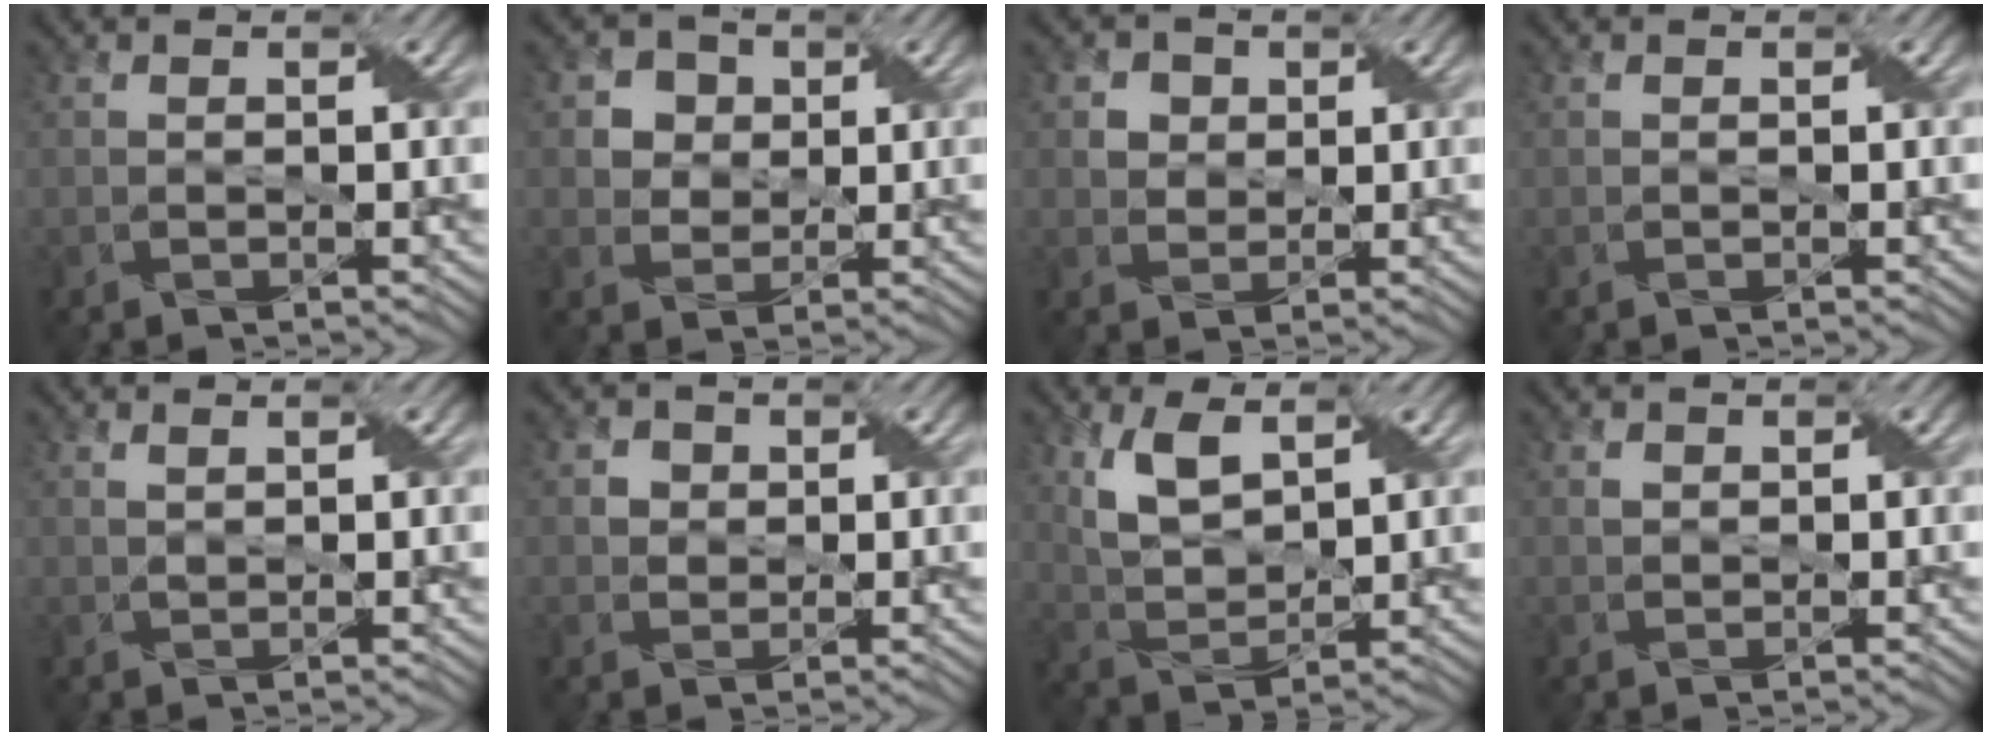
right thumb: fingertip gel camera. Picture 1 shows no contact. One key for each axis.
{"total": 4.3, "fx": 1.4, "fy": 3.8, "fz": 1.4, "tx": -0.049, "ty": -0.002, "tz": 0.024}
{"total": 3.4, "fx": 1.4, "fy": 2.9, "fz": 1.2, "tx": -0.040, "ty": -0.004, "tz": 0.027}
{"total": 0.0}
{"total": 0.9, "fx": 0.7, "fy": 0.2, "fz": 0.5, "tx": -0.018, "ty": 0.002, "tz": 0.015}
{"total": 2.5, "fx": 0.8, "fy": 2.2, "fz": 0.8, "tx": -0.026, "ty": -0.003, "tz": 0.015}
{"total": 6.3, "fx": 3.1, "fy": 3.1, "fz": 4.5, "tx": -0.107, "ty": -0.003, "tz": 0.063}
{"total": 0.8, "fx": 0.4, "fy": 0.6, "fz": 0.2, "tx": -0.010, "ty": -0.001, "tz": 0.008}